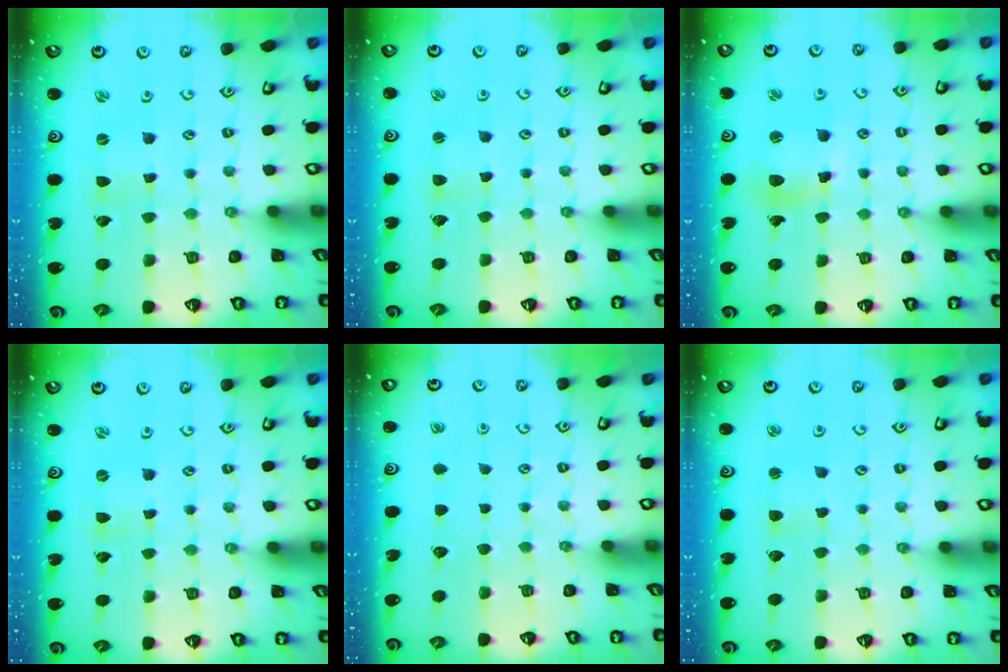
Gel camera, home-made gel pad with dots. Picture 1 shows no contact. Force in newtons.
{"total": 2.5, "press": 2.5, "slide": 0.1}
{"total": 10.0, "press": 9.9, "slide": 1.3}
{"total": 0.0}
{"total": 0.0}
{"total": 2.8, "press": 2.8, "slide": 0.3}